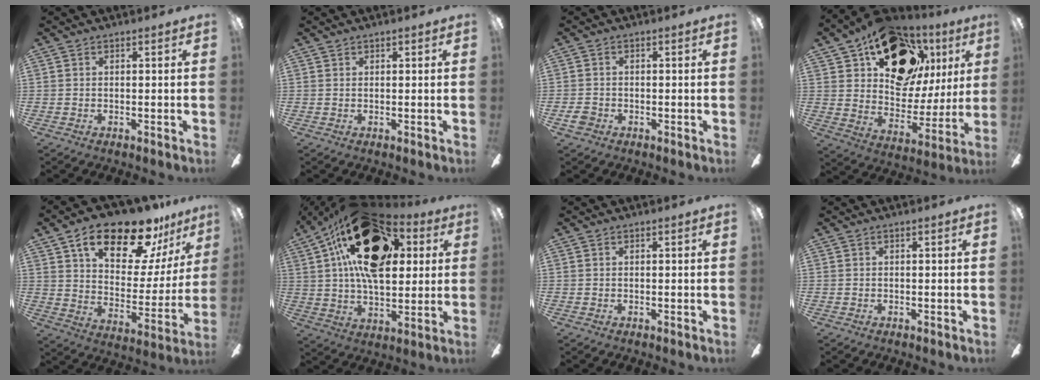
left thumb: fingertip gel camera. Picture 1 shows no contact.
{"total": 0.7, "force": [0.6, 0.4, 0.0], "torque": [-0.001, 0.001, 0.011]}
{"total": 2.5, "force": [-1.1, 1.9, 1.2], "torque": [-0.026, 0.006, -0.022]}
{"total": 22.9, "force": [13.2, 14.2, 12.3], "torque": [-0.188, -0.058, 0.241]}
{"total": 22.1, "force": [15.0, 9.5, 13.1], "torque": [-0.206, -0.082, 0.254]}
{"total": 27.7, "force": [11.0, 15.8, 19.9], "torque": [-0.343, -0.024, 0.188]}
{"total": 0.0}
{"total": 0.0}